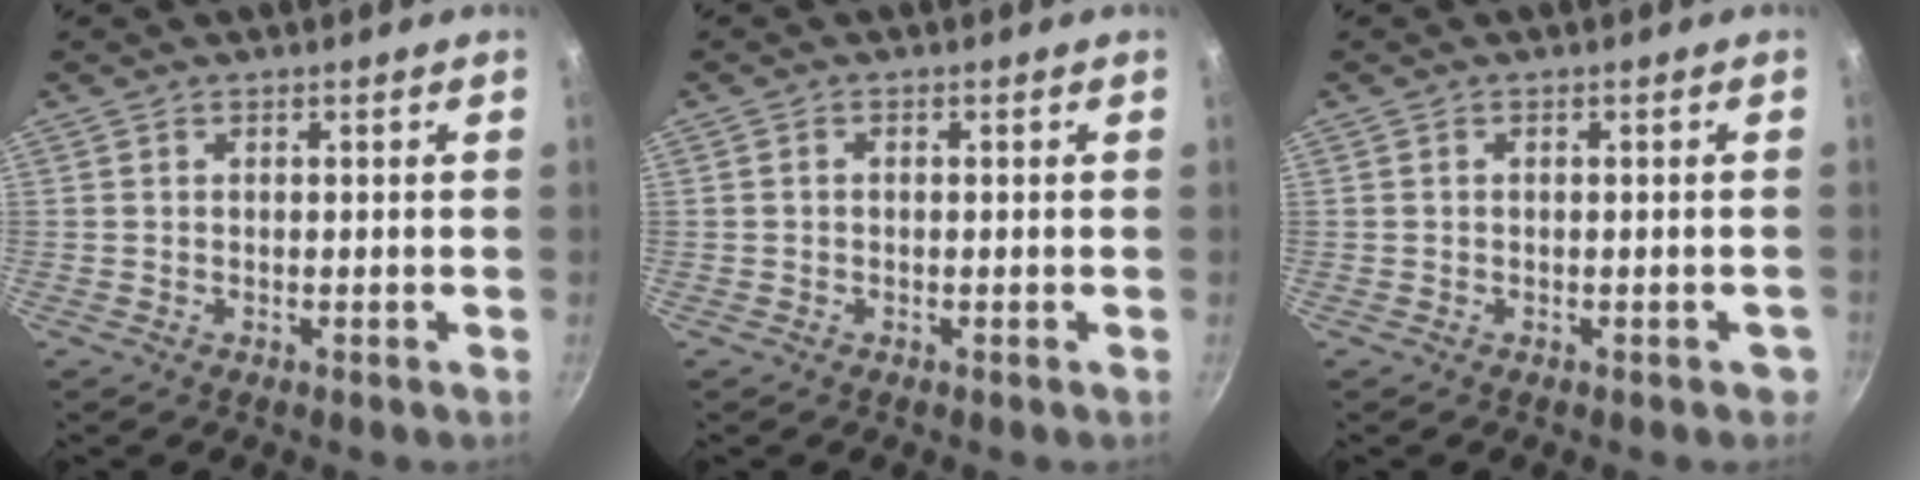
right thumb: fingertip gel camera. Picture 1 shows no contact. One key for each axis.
{"total": 0.6, "fx": -0.2, "fy": 0.4, "fz": 0.4, "tx": -0.007, "ty": 0.006, "tz": -0.001}
{"total": 1.3, "fx": -0.7, "fy": 0.8, "fz": 0.8, "tx": 0.003, "ty": 0.013, "tz": 0.000}